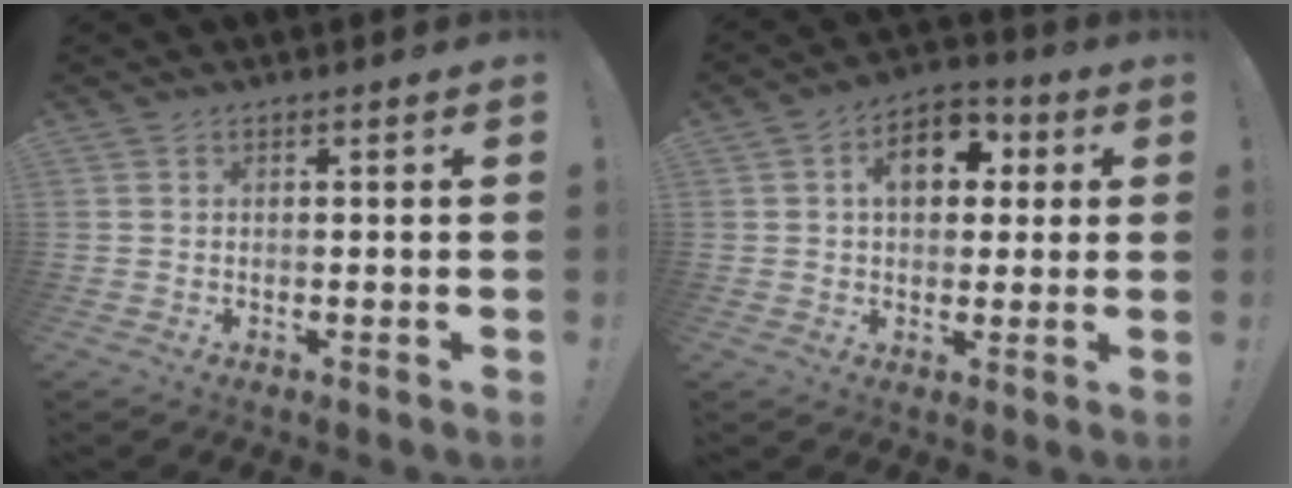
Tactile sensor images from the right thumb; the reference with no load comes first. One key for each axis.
{"total": 11.1, "fx": 2.6, "fy": 7.7, "fz": 7.5, "tx": -0.111, "ty": 0.010, "tz": 0.049}